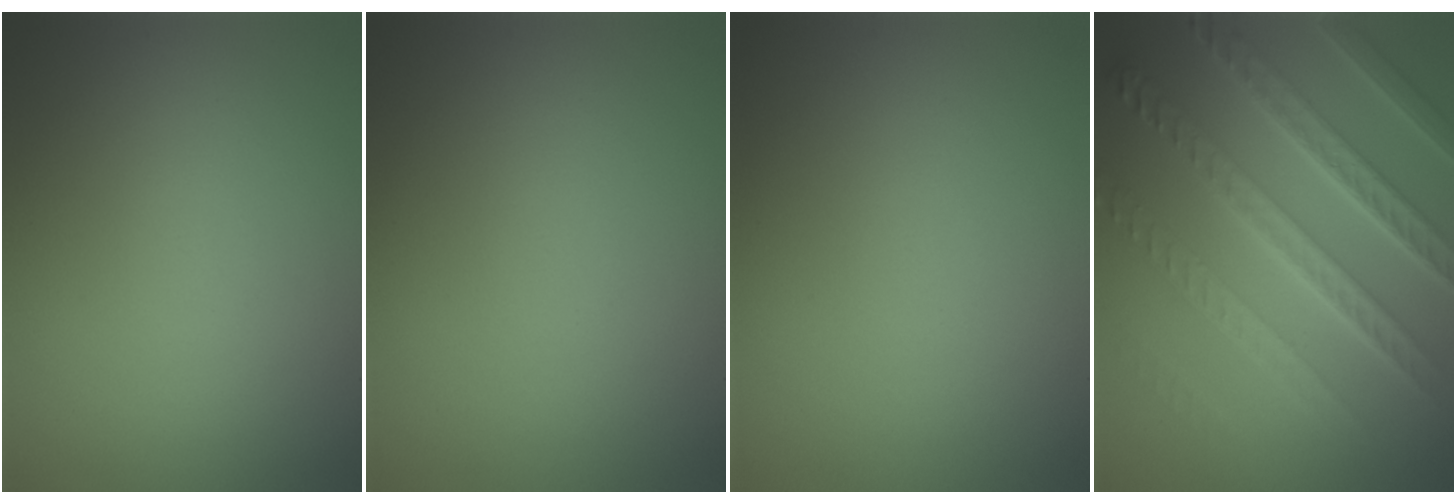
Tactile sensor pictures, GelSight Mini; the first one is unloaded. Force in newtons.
{"total": 0.0}
{"total": 0.0}
{"total": 8.8, "press": 6.3, "slide": 6.2}